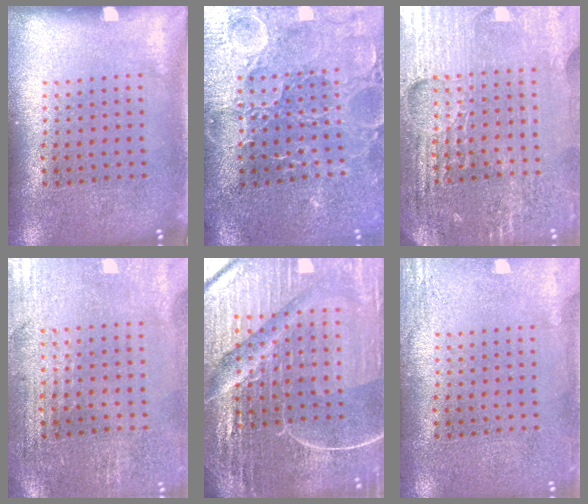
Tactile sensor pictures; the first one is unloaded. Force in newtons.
{"total": 3.8, "press": 3.7, "slide": 0.8}
{"total": 4.9, "press": 4.6, "slide": 1.7}
{"total": 0.6, "press": 0.5, "slide": 0.3}
{"total": 6.9, "press": 6.0, "slide": 3.3}
{"total": 1.8, "press": 1.8, "slide": 0.2}